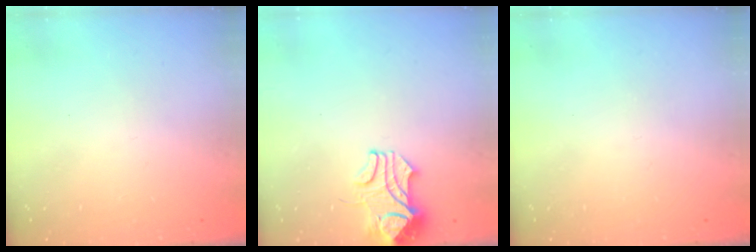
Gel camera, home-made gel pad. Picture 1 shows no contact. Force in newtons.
{"total": 2.5, "press": 2.4, "slide": 0.8}
{"total": 0.0}